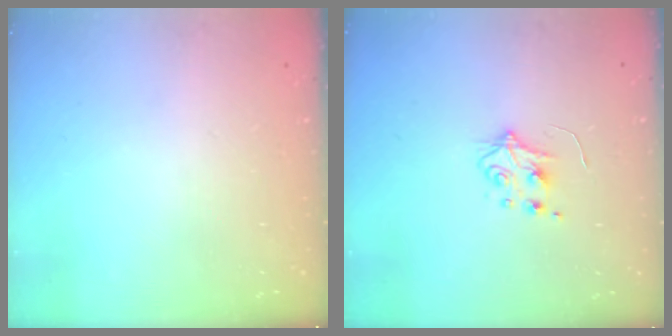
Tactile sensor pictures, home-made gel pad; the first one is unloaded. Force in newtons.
{"total": 4.9, "press": 4.8, "slide": 0.5}